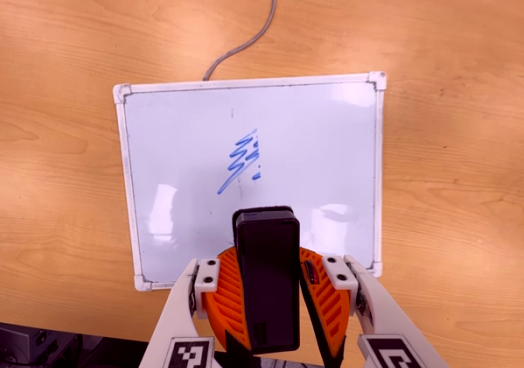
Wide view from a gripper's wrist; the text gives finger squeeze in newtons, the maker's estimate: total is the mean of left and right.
{"total": 8.3, "left": 9.2, "right": 7.3}